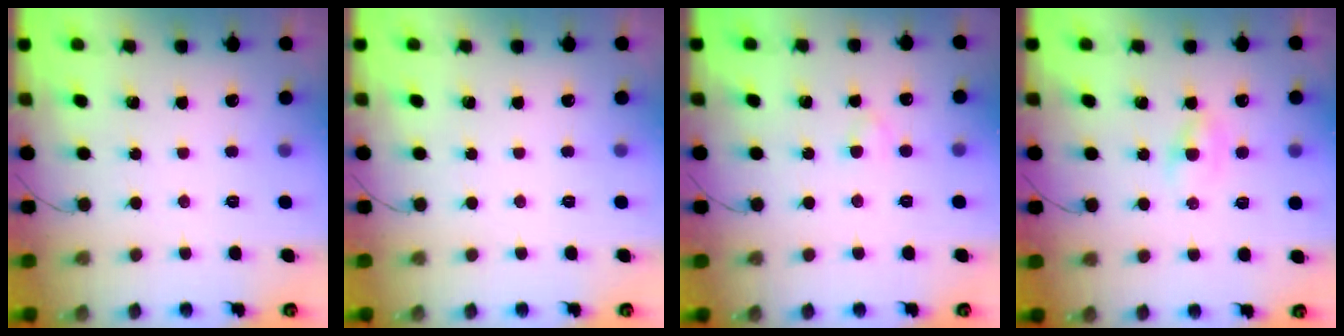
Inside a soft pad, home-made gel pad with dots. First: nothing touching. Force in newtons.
{"total": 0.0}
{"total": 2.4, "press": 2.2, "slide": 1.0}
{"total": 2.7, "press": 2.5, "slide": 0.9}